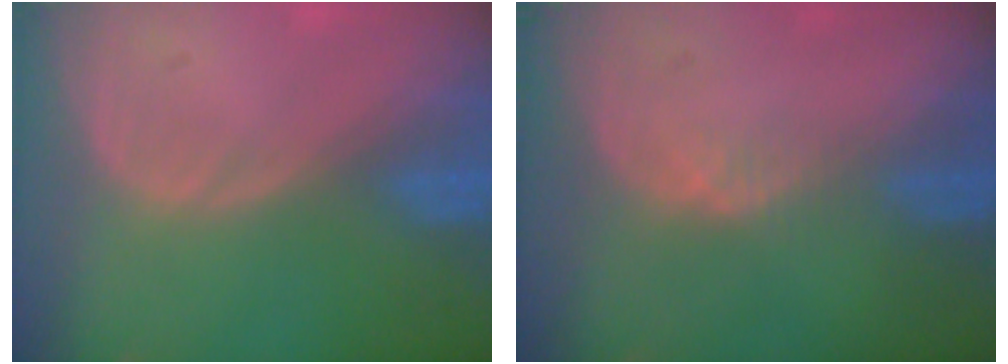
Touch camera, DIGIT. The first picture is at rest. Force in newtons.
{"total": 1.4, "press": 1.2, "slide": 0.7}